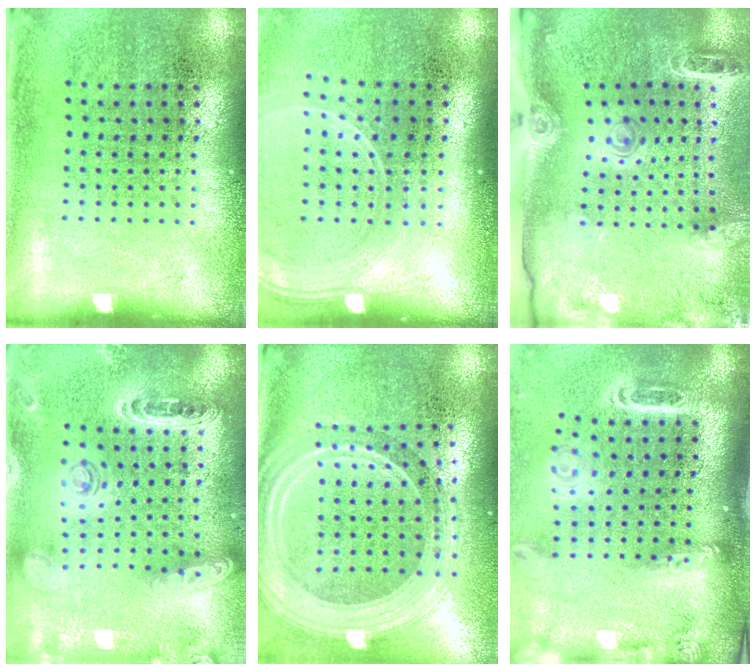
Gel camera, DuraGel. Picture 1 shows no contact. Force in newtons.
{"total": 1.6, "press": 1.4, "slide": 0.8}
{"total": 2.2, "press": 1.8, "slide": 1.2}
{"total": 1.9, "press": 1.9, "slide": 0.5}
{"total": 2.8, "press": 2.3, "slide": 1.5}
{"total": 2.7, "press": 1.9, "slide": 1.9}